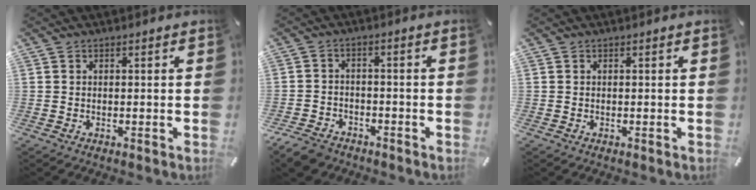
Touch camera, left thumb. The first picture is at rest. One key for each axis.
{"total": 5.3, "fx": -4.2, "fy": 2.8, "fz": 1.5, "tx": -0.037, "ty": 0.020, "tz": -0.084}
{"total": 0.0}